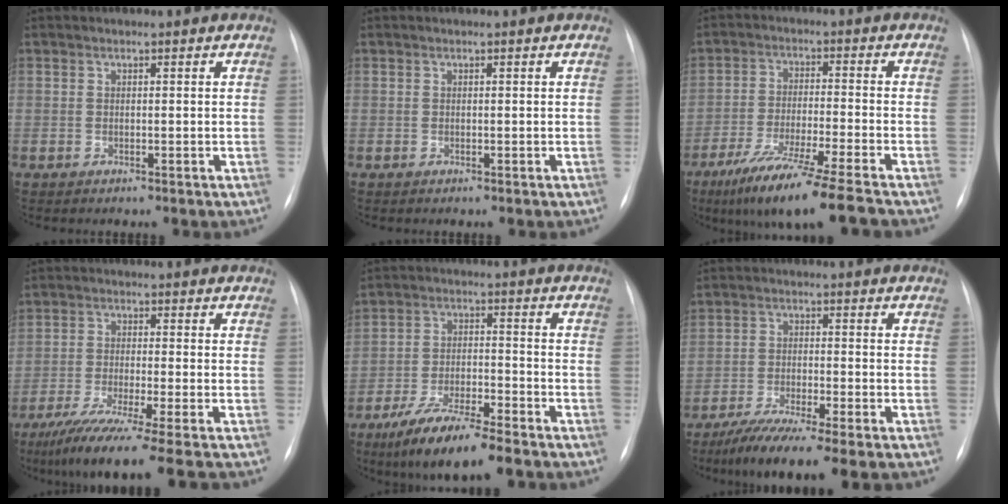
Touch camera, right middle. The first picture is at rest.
{"total": 0.0}
{"total": 13.2, "force": [-9.7, -0.8, 8.9], "torque": [-0.155, -0.046, -0.163]}
{"total": 13.0, "force": [-10.1, -1.5, 8.1], "torque": [-0.129, -0.048, -0.162]}
{"total": 11.0, "force": [-8.0, 1.6, 7.3], "torque": [-0.135, -0.024, -0.142]}
{"total": 9.4, "force": [-7.3, 0.0, 5.9], "torque": [-0.098, -0.028, -0.122]}